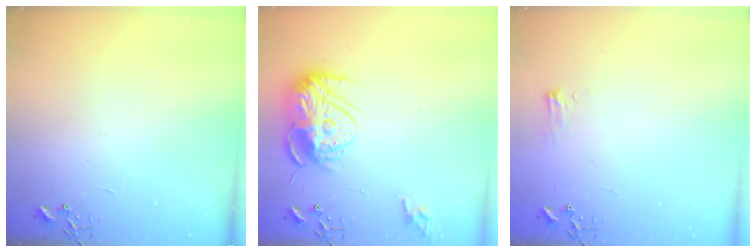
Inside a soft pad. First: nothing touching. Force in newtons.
{"total": 15.3, "press": 15.3, "slide": 0.9}
{"total": 5.5, "press": 5.5, "slide": 0.7}